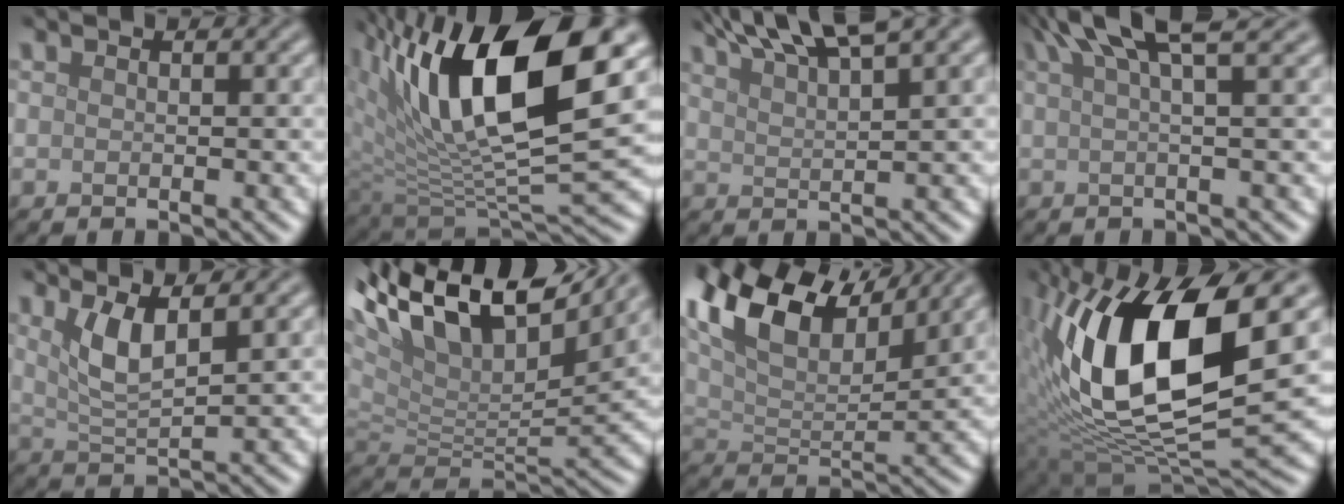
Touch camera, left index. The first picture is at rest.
{"total": 15.1, "force": [6.3, 5.8, 12.5], "torque": [-0.210, 0.003, 0.110]}
{"total": 7.6, "force": [5.8, 1.3, 4.8], "torque": [-0.067, 0.024, 0.084]}
{"total": 6.0, "force": [3.7, 0.9, 4.6], "torque": [-0.067, 0.016, 0.057]}
{"total": 3.8, "force": [1.7, 1.0, 3.2], "torque": [-0.069, -0.005, 0.037]}
{"total": 14.6, "force": [9.0, 6.3, 9.5], "torque": [-0.191, 0.054, 0.153]}
{"total": 13.2, "force": [7.8, 5.9, 8.8], "torque": [-0.182, 0.033, 0.134]}
{"total": 15.2, "force": [2.7, 6.1, 13.6], "torque": [-0.252, -0.002, 0.042]}